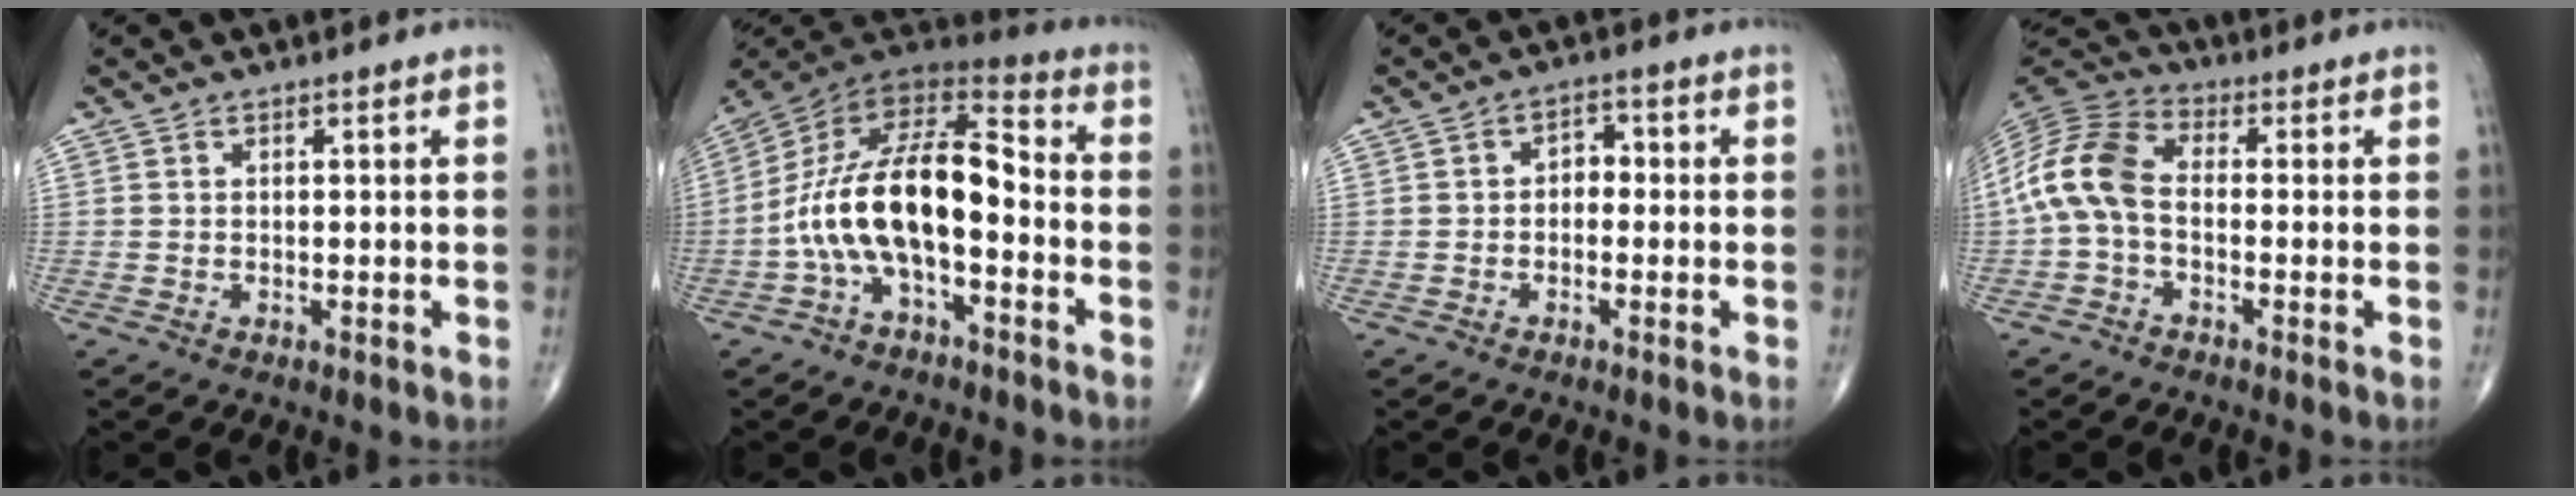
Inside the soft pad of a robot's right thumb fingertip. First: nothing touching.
{"total": 17.5, "force": [-3.6, 8.0, 15.1], "torque": [-0.266, 0.067, -0.074]}
{"total": 2.9, "force": [-0.4, 2.2, 2.0], "torque": [-0.008, 0.015, -0.018]}
{"total": 10.6, "force": [-1.1, 6.4, 8.4], "torque": [-0.173, 0.030, -0.037]}